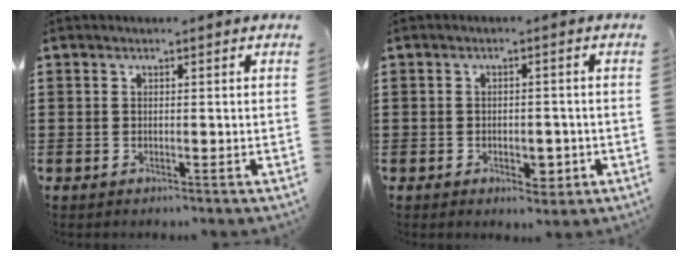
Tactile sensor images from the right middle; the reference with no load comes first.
{"total": 3.3, "force": [-1.7, 1.9, 2.1], "torque": [-0.027, 0.001, -0.033]}